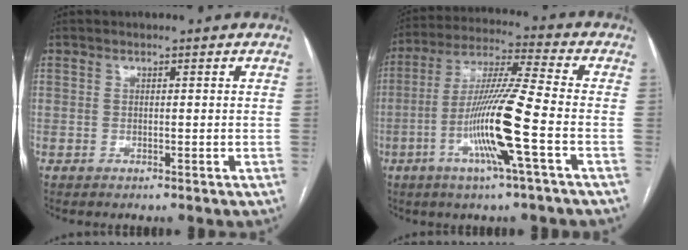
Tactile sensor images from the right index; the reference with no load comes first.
{"total": 13.9, "force": [-4.4, -0.9, 13.1], "torque": [-0.258, -0.007, -0.090]}